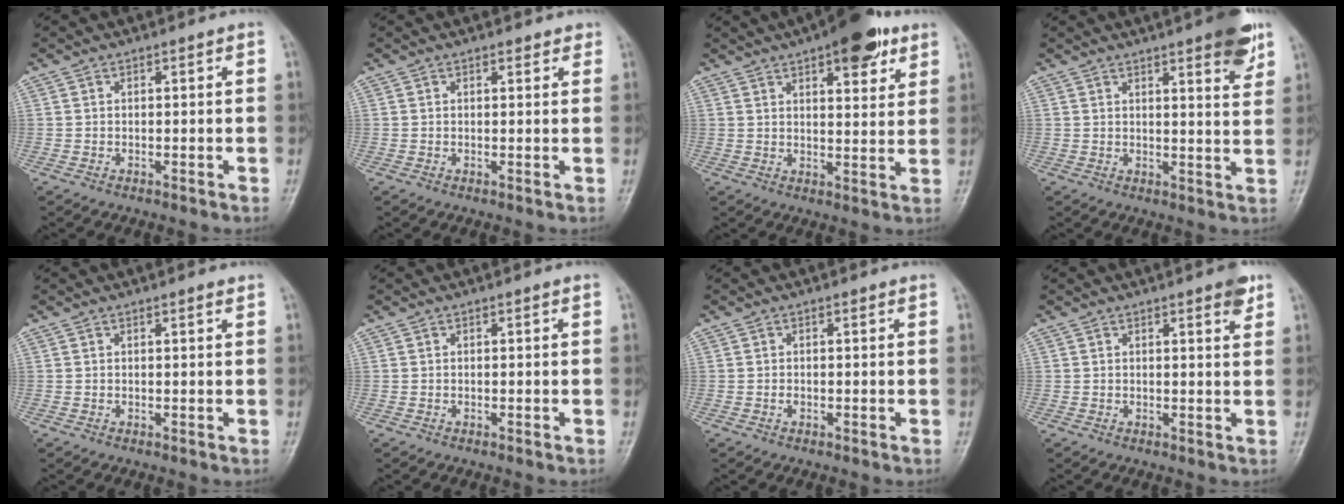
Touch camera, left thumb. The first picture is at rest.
{"total": 1.5, "force": [1.1, 0.8, 0.7], "torque": [0.000, -0.004, 0.010]}
{"total": 12.3, "force": [7.2, 4.7, 8.8], "torque": [-0.089, -0.026, 0.098]}
{"total": 8.0, "force": [5.0, 1.6, 6.0], "torque": [-0.064, -0.024, 0.061]}
{"total": 0.9, "force": [0.7, 0.1, 0.6], "torque": [-0.007, -0.001, 0.009]}
{"total": 0.0}
{"total": 0.6, "force": [0.0, 0.4, 0.4], "torque": [-0.005, 0.000, 0.000]}
{"total": 3.0, "force": [1.9, 0.6, 2.2], "torque": [-0.022, -0.009, 0.022]}